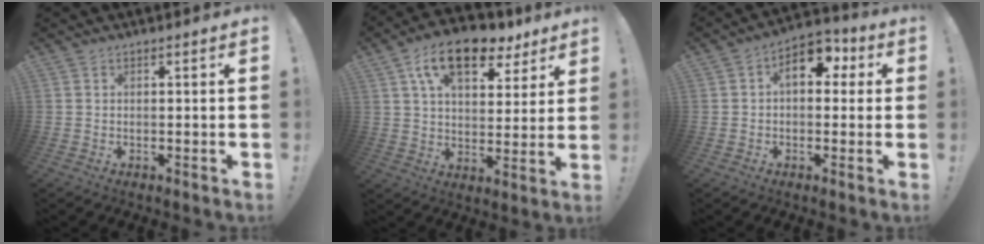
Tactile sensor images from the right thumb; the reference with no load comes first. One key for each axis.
{"total": 15.9, "fx": 9.2, "fy": 8.3, "fz": 10.0, "tx": -0.155, "ty": -0.044, "tz": 0.161}
{"total": 10.1, "fx": 2.8, "fy": 6.0, "fz": 7.6, "tx": -0.109, "ty": -0.002, "tz": 0.050}